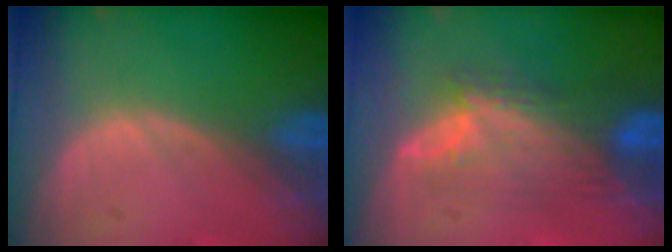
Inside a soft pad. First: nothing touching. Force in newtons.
{"total": 7.6, "press": 7.2, "slide": 2.2}